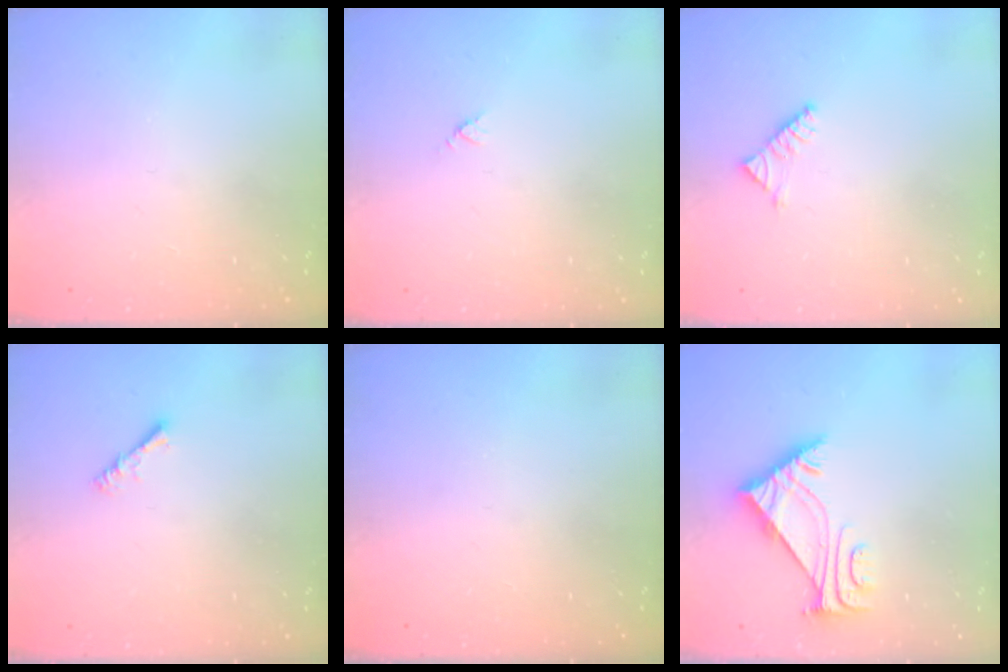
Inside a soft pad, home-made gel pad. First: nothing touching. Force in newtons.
{"total": 2.9, "press": 2.9, "slide": 0.3}
{"total": 3.6, "press": 3.5, "slide": 0.6}
{"total": 2.4, "press": 2.4, "slide": 0.3}
{"total": 0.0}
{"total": 6.2, "press": 6.1, "slide": 1.1}